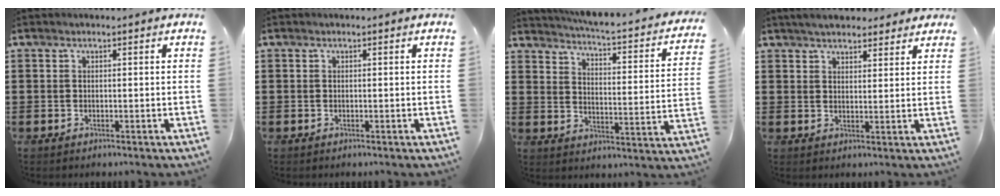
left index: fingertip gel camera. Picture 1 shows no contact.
{"total": 0.0}
{"total": 3.2, "force": [2.8, -0.5, 1.6], "torque": [-0.051, -0.033, 0.034]}
{"total": 4.1, "force": [3.8, 1.1, 1.1], "torque": [-0.033, -0.002, 0.072]}